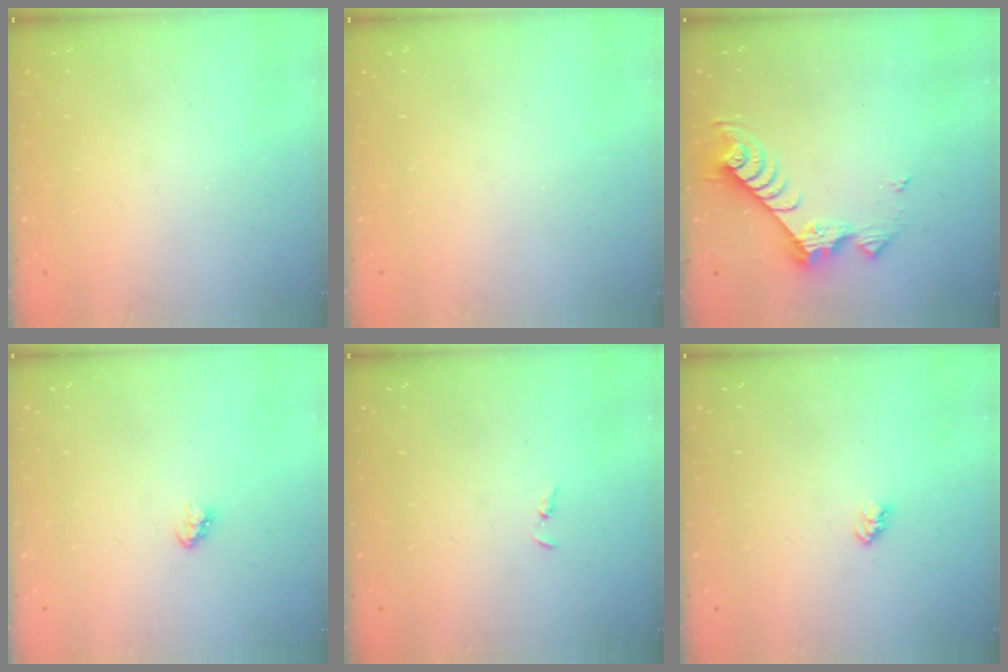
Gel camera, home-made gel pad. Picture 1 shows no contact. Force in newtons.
{"total": 0.0}
{"total": 10.0, "press": 9.9, "slide": 0.5}
{"total": 3.4, "press": 3.4, "slide": 0.3}
{"total": 1.3, "press": 1.2, "slide": 0.3}
{"total": 2.7, "press": 2.7, "slide": 0.4}